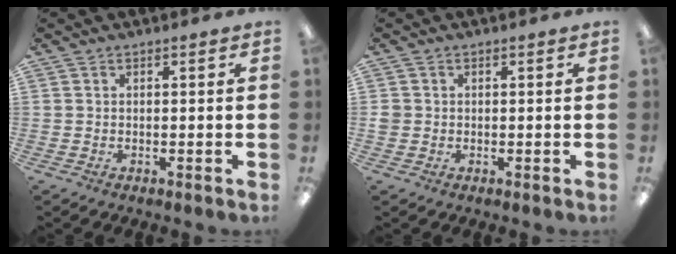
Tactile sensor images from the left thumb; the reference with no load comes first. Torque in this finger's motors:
{"motor_torque": [-0.03, 0.03, 0.00, -0.05, 0.00]}